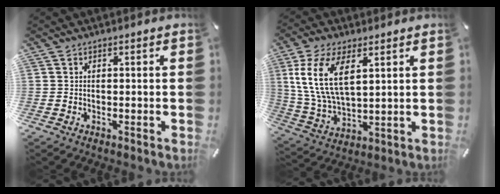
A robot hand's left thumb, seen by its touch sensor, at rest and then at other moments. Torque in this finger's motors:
{"motor_torque": [2.25, 2.27, 1.52, -1.25, 0.39]}